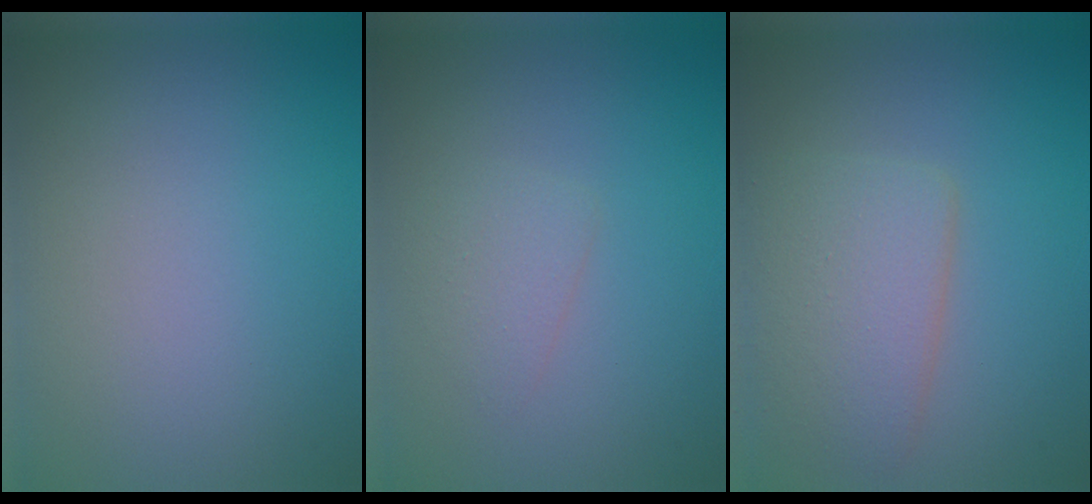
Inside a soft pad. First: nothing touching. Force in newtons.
{"total": 1.5, "press": 1.5, "slide": 0.1}
{"total": 4.8, "press": 4.8, "slide": 0.2}